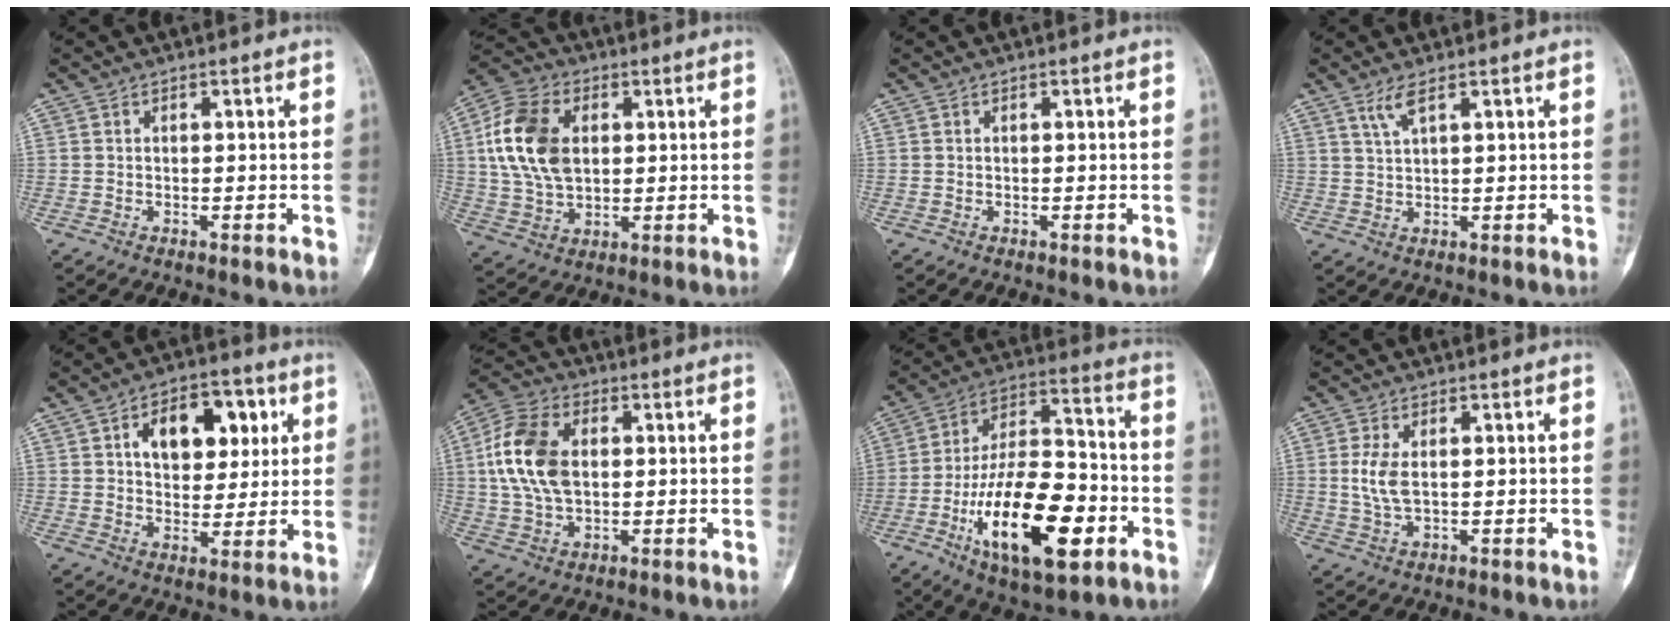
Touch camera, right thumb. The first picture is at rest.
{"total": 14.5, "force": [2.7, 9.6, 10.6], "torque": [-0.201, 0.006, 0.048]}
{"total": 0.0}
{"total": 3.1, "force": [1.9, 0.5, 2.3], "torque": [-0.057, -0.003, 0.046]}
{"total": 15.3, "force": [4.9, 9.7, 10.8], "torque": [-0.111, 0.008, 0.073]}
{"total": 13.5, "force": [1.7, 8.6, 10.2], "torque": [-0.206, 0.012, 0.029]}
{"total": 23.4, "force": [-8.4, 10.1, 19.4], "torque": [-0.322, 0.040, -0.133]}
{"total": 4.7, "force": [0.6, 2.3, 4.1], "torque": [-0.096, -0.003, 0.016]}